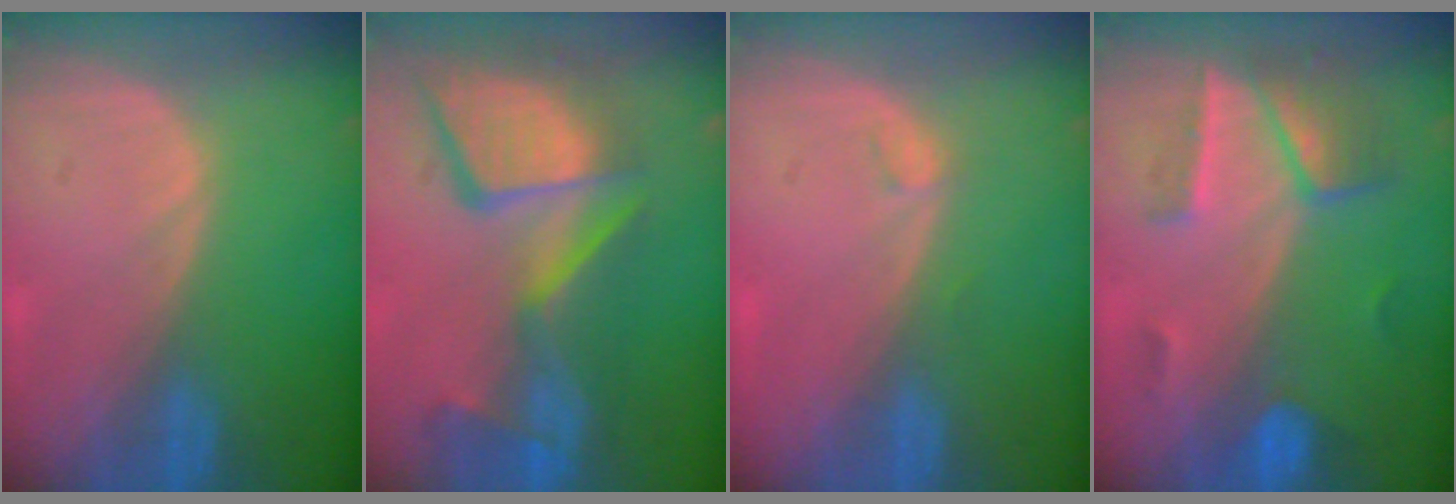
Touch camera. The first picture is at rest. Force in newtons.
{"total": 13.6, "press": 11.2, "slide": 7.7}
{"total": 1.0, "press": 0.9, "slide": 0.3}
{"total": 7.2, "press": 6.4, "slide": 3.4}